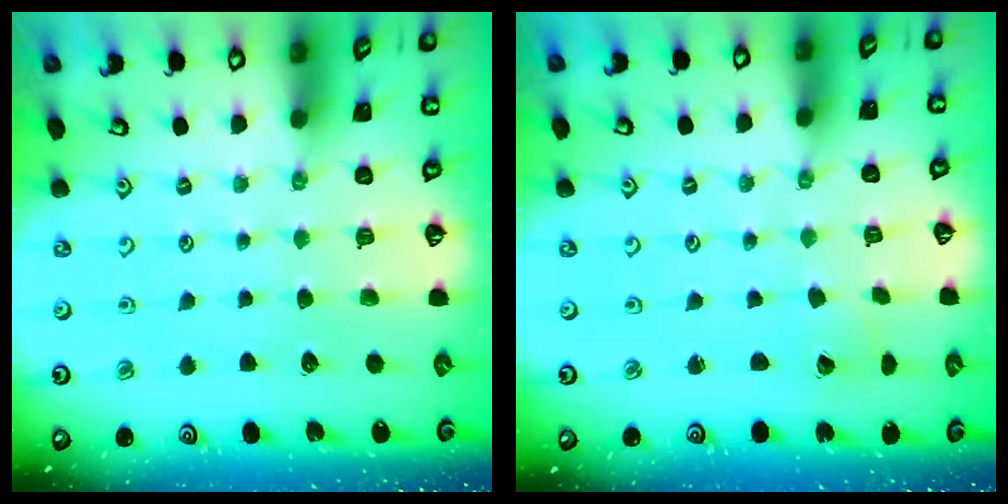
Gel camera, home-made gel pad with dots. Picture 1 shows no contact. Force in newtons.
{"total": 2.4, "press": 2.4, "slide": 0.1}